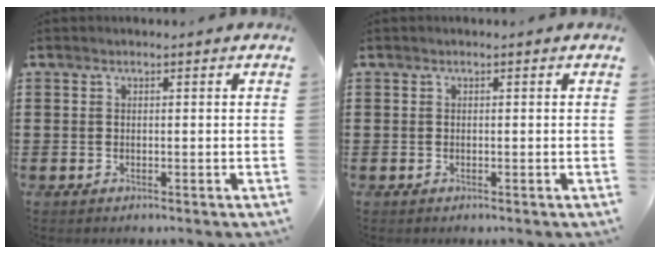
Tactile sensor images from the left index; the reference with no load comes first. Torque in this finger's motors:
{"motor_torque": [-0.05, -0.02, 0.02, 0.00]}